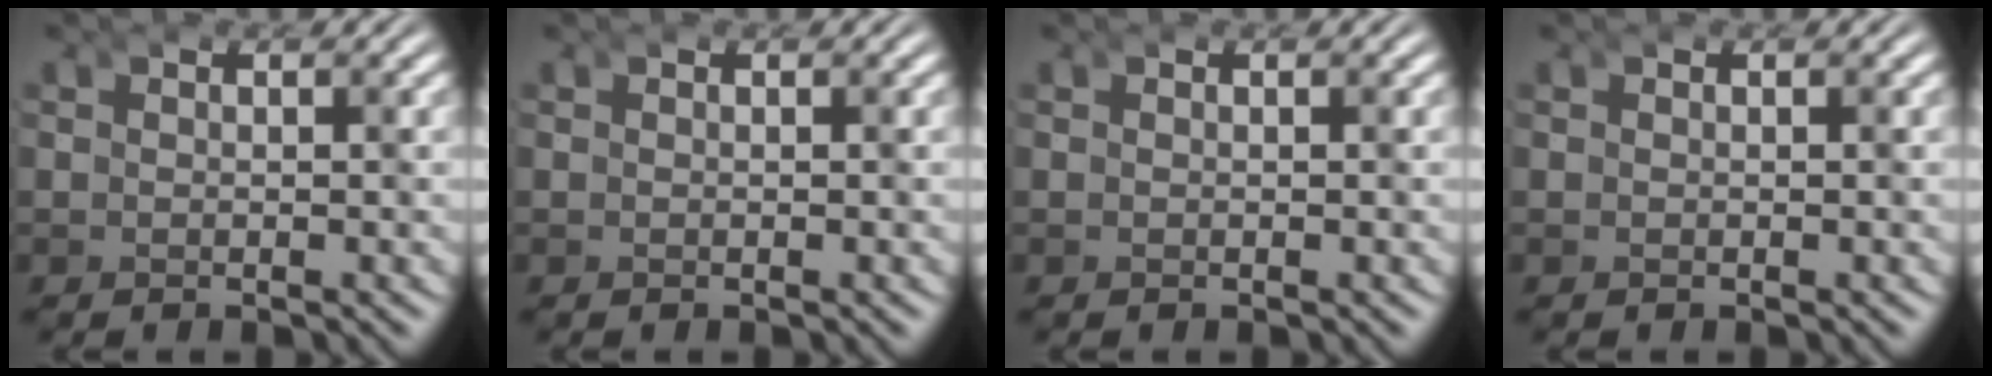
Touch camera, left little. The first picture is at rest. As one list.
[{"total": 0.0}, {"total": 0.0}, {"total": 0.0}]